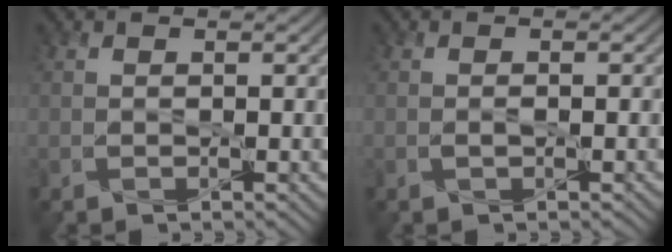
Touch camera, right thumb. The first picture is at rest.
{"total": 0.7, "force": [-0.2, 0.2, 0.7], "torque": [-0.014, -0.001, -0.002]}